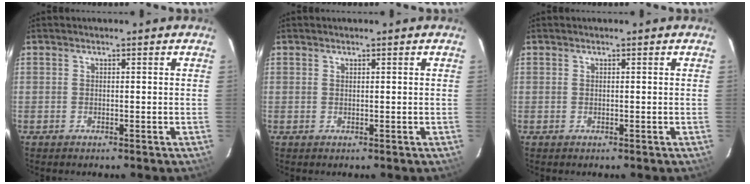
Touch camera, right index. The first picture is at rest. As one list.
[{"total": 0.0}, {"total": 0.0}]